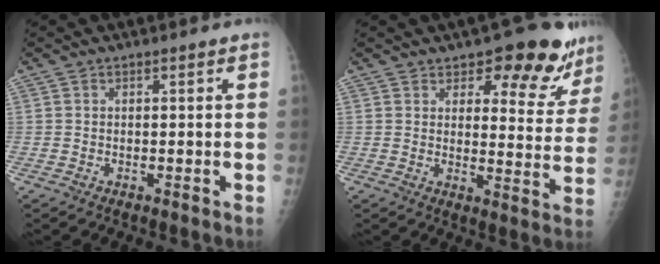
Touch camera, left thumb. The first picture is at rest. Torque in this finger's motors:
{"motor_torque": [0.07, 0.45, -0.08, -0.24, 0.06]}